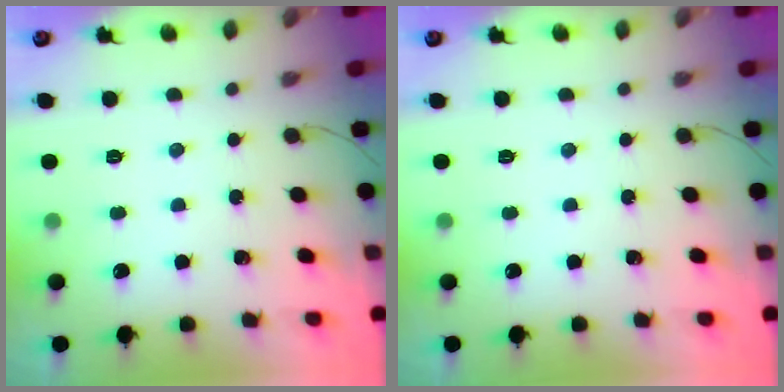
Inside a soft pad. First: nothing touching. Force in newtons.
{"total": 0.0}